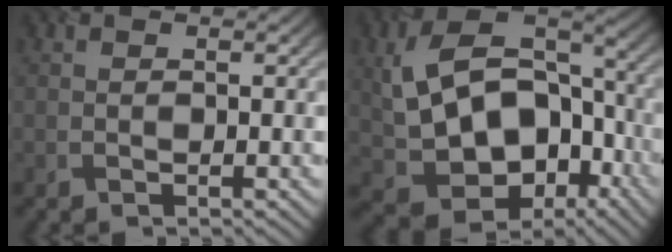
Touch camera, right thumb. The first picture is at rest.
{"total": 14.5, "force": [-2.1, 10.2, 10.2], "torque": [-0.192, -0.008, -0.034]}